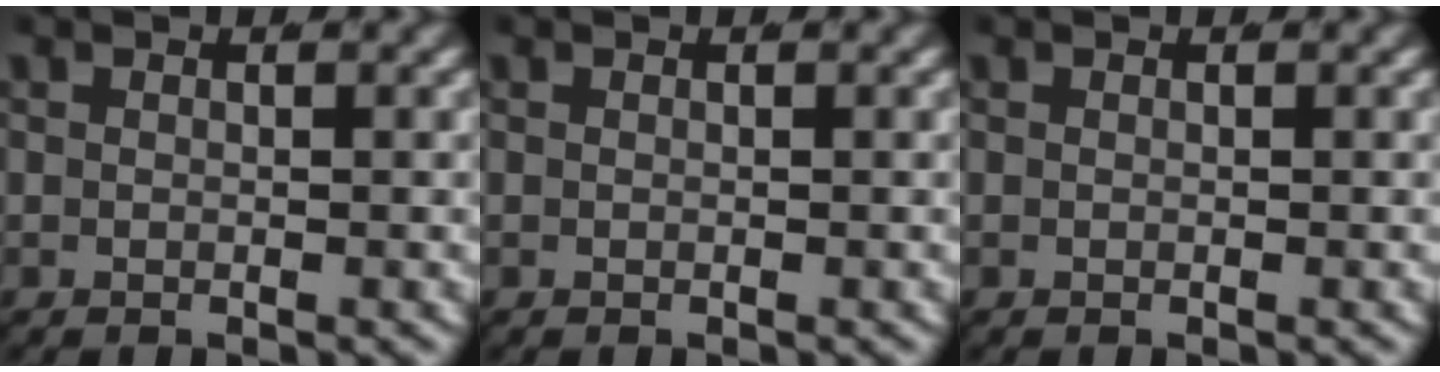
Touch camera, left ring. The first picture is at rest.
{"total": 0.0}
{"total": 0.0}